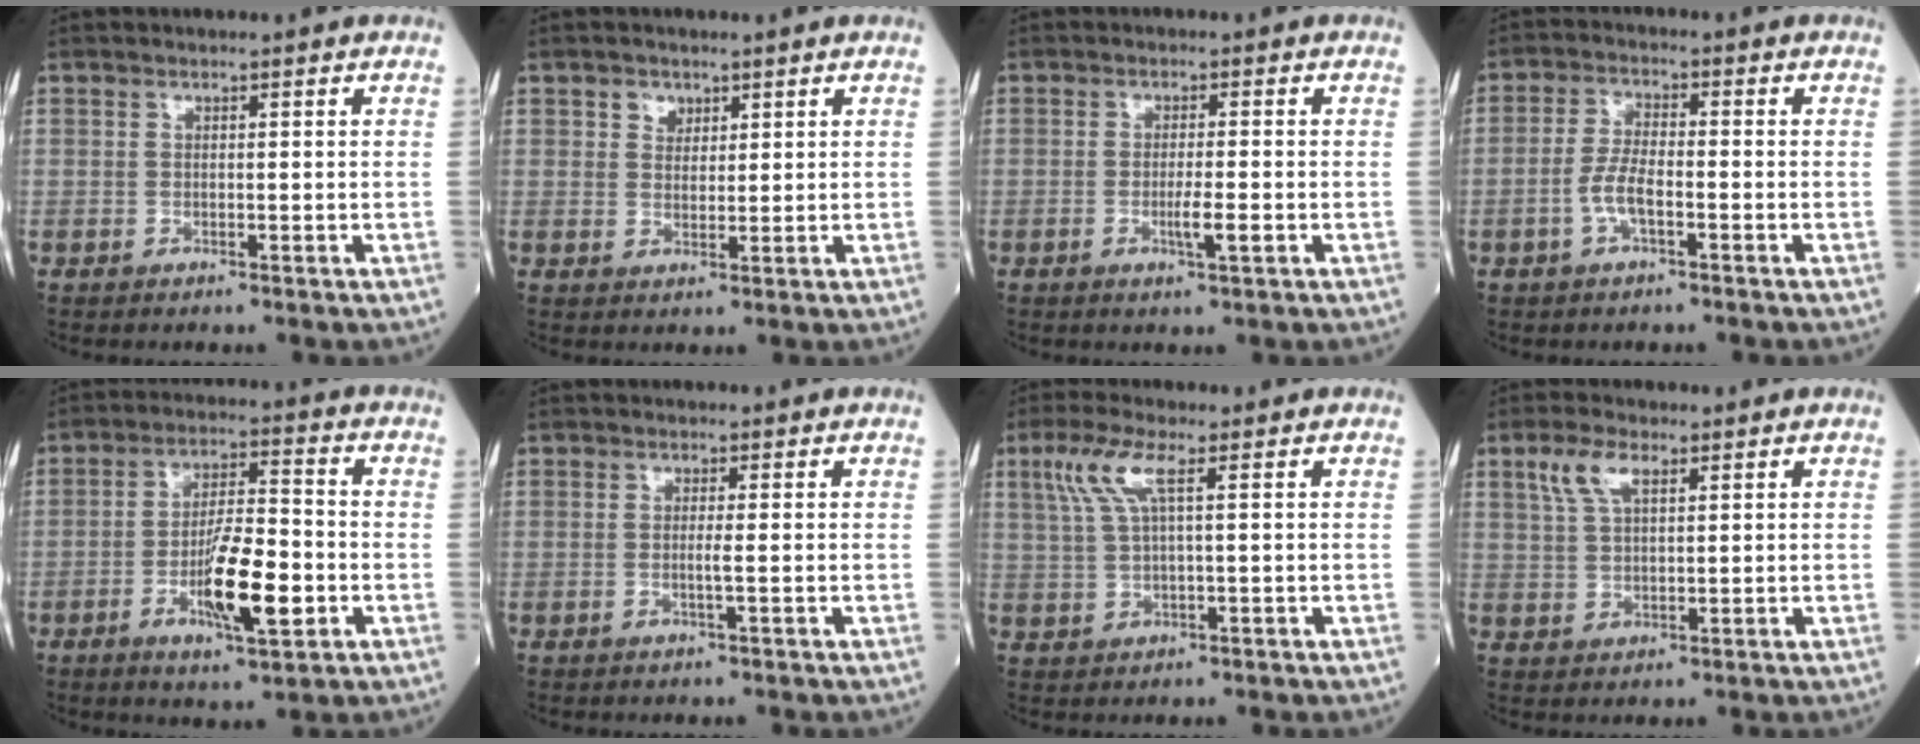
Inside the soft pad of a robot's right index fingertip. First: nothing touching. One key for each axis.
{"total": 2.3, "fx": 1.3, "fy": 1.7, "fz": 0.7, "tx": -0.010, "ty": 0.001, "tz": 0.021}
{"total": 3.0, "fx": -1.0, "fy": 0.0, "fz": 2.9, "tx": -0.051, "ty": -0.004, "tz": -0.016}
{"total": 4.3, "fx": -1.7, "fy": 1.1, "fz": 3.8, "tx": -0.084, "ty": 0.004, "tz": -0.036}
{"total": 10.7, "fx": -3.3, "fy": 2.1, "fz": 10.0, "tx": -0.177, "ty": -0.004, "tz": -0.055}
{"total": 1.3, "fx": -0.2, "fy": -0.3, "fz": 1.2, "tx": -0.024, "ty": -0.001, "tz": -0.007}
{"total": 5.4, "fx": 2.2, "fy": 0.7, "fz": 4.8, "tx": -0.117, "ty": 0.016, "tz": 0.048}
{"total": 5.0, "fx": 2.6, "fy": 1.8, "fz": 3.8, "tx": -0.087, "ty": 0.013, "tz": 0.057}